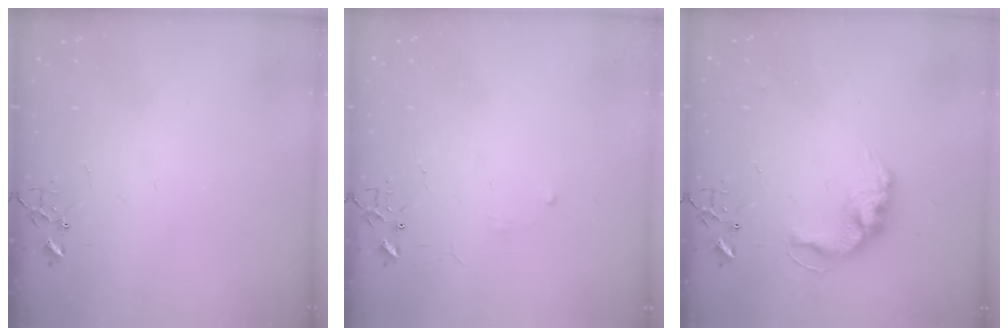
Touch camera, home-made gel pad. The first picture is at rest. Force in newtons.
{"total": 2.9, "press": 2.8, "slide": 0.5}
{"total": 13.8, "press": 13.8, "slide": 1.0}